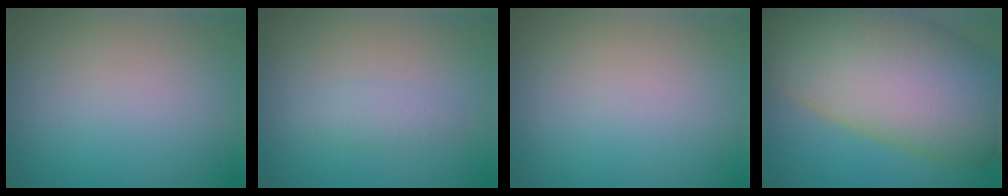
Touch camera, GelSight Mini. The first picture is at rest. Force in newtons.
{"total": 1.4, "press": 1.4, "slide": 0.1}
{"total": 0.0}
{"total": 17.3, "press": 17.3, "slide": 1.2}